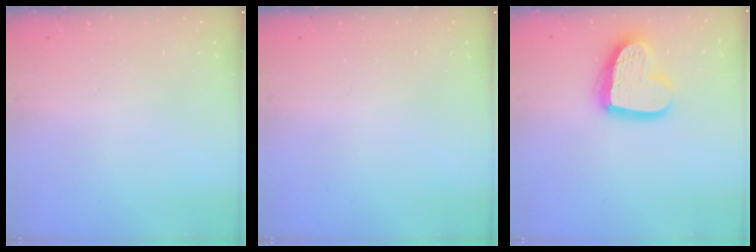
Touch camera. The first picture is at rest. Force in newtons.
{"total": 0.0}
{"total": 15.9, "press": 15.8, "slide": 1.4}